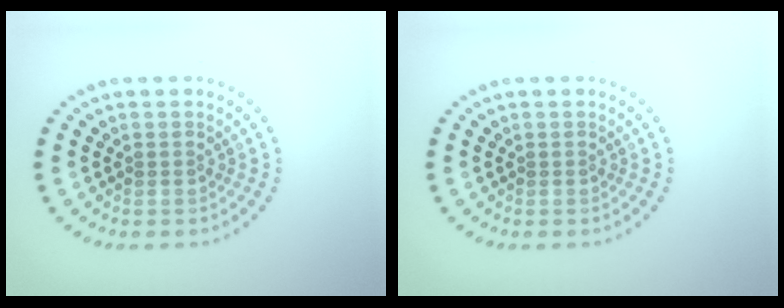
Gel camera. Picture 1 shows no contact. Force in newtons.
{"total": 0.0}